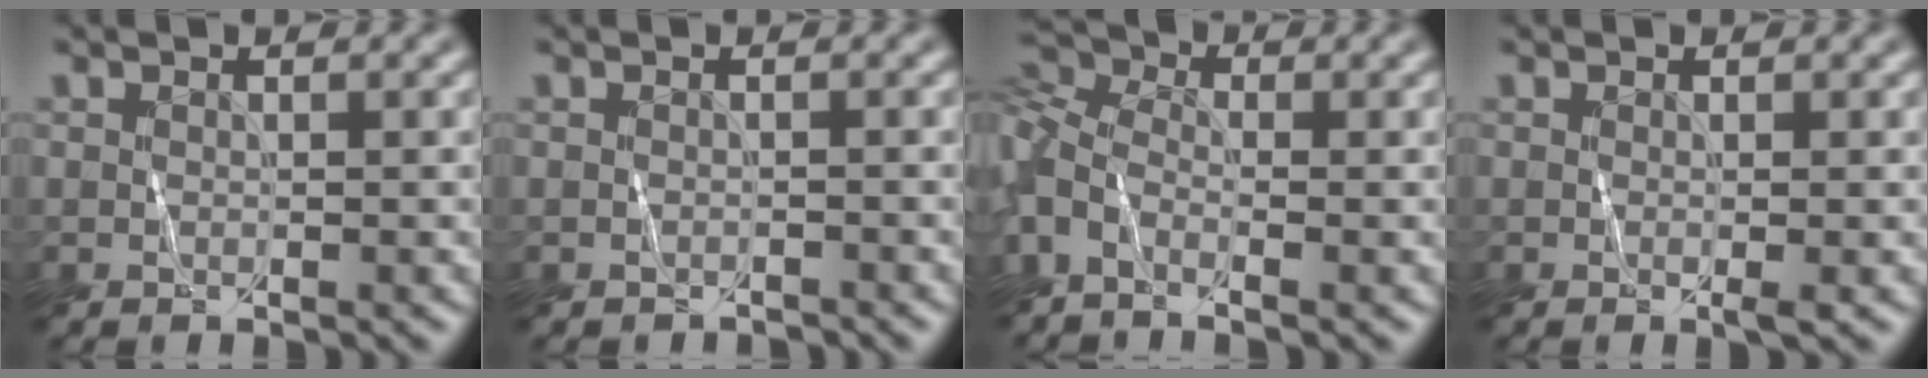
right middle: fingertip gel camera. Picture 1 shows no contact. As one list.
[{"total": 1.2, "force": [-1.1, 0.1, 0.0], "torque": [0.002, -0.004, -0.018]}, {"total": 4.6, "force": [-0.7, 2.5, 3.8], "torque": [-0.097, -0.003, -0.031]}, {"total": 0.9, "force": [0.0, 0.1, 0.9], "torque": [-0.015, -0.004, 0.000]}]